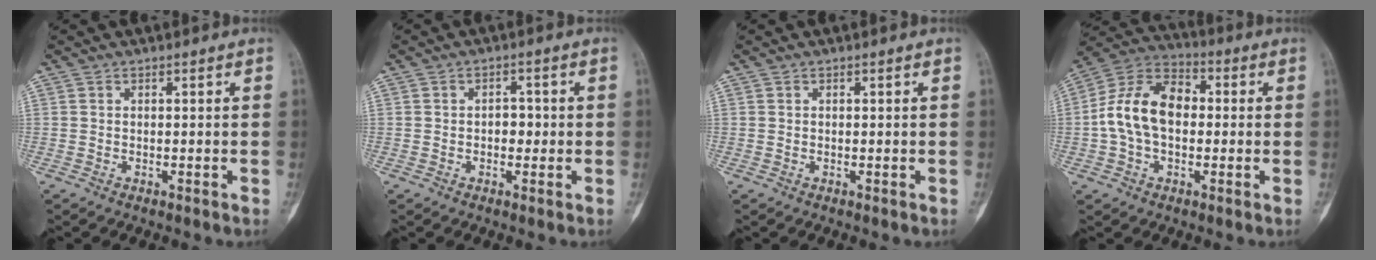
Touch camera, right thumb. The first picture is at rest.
{"total": 3.0, "force": [-0.4, 2.3, 1.9], "torque": [-0.003, 0.011, -0.011]}
{"total": 0.0}
{"total": 13.9, "force": [-0.3, 9.4, 10.3], "torque": [-0.179, 0.037, -0.016]}